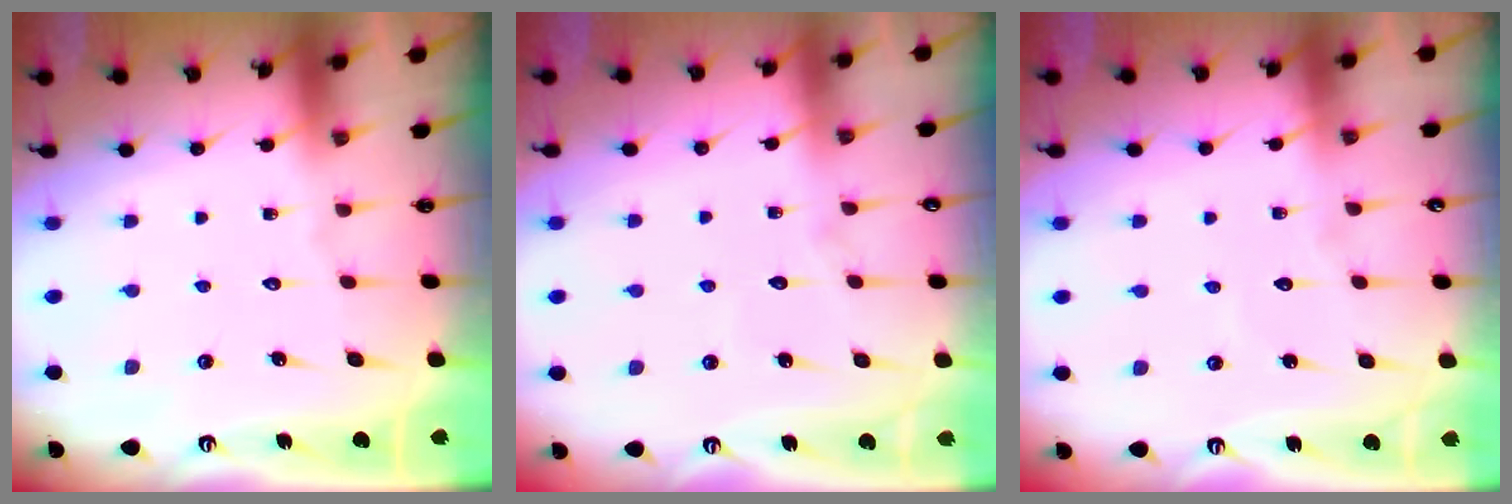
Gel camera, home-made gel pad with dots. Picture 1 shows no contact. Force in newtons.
{"total": 6.2, "press": 6.2, "slide": 0.6}
{"total": 3.6, "press": 3.6, "slide": 0.4}